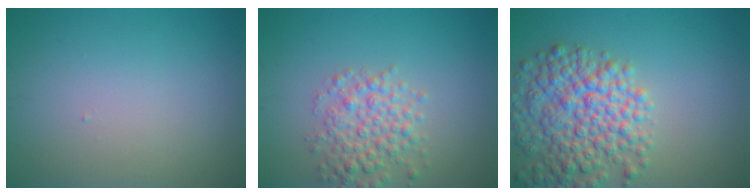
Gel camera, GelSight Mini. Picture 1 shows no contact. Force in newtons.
{"total": 3.8, "press": 3.8, "slide": 0.1}
{"total": 7.7, "press": 7.7, "slide": 0.4}